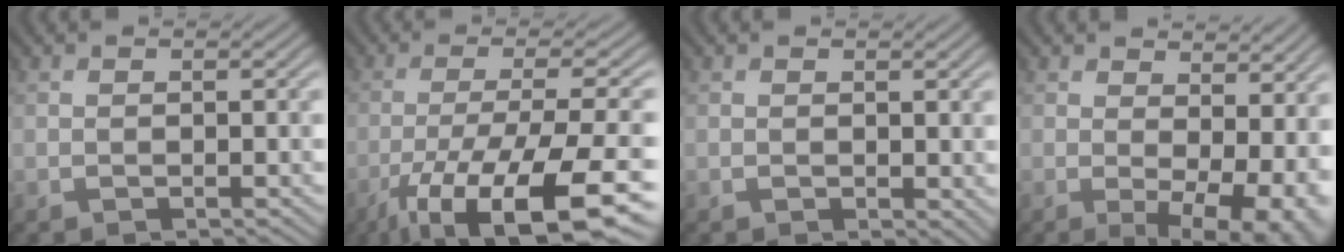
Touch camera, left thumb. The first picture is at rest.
{"total": 14.8, "force": [-8.2, 3.9, 11.7], "torque": [-0.208, -0.016, -0.129]}
{"total": 1.1, "force": [0.2, 0.7, 0.9], "torque": [-0.011, -0.003, 0.007]}
{"total": 10.4, "force": [0.8, 4.9, 9.2], "torque": [-0.112, -0.011, 0.032]}